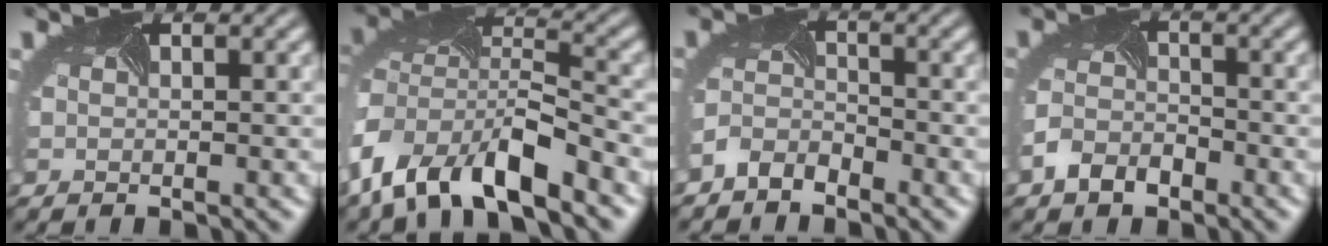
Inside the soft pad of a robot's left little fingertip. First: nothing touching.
{"total": 9.8, "force": [-5.8, 4.2, 6.7], "torque": [-0.131, -0.014, -0.111]}
{"total": 2.7, "force": [-2.4, 1.0, 0.4], "torque": [-0.019, 0.000, -0.055]}
{"total": 3.2, "force": [-2.4, 1.7, 1.2], "torque": [-0.032, -0.008, -0.051]}